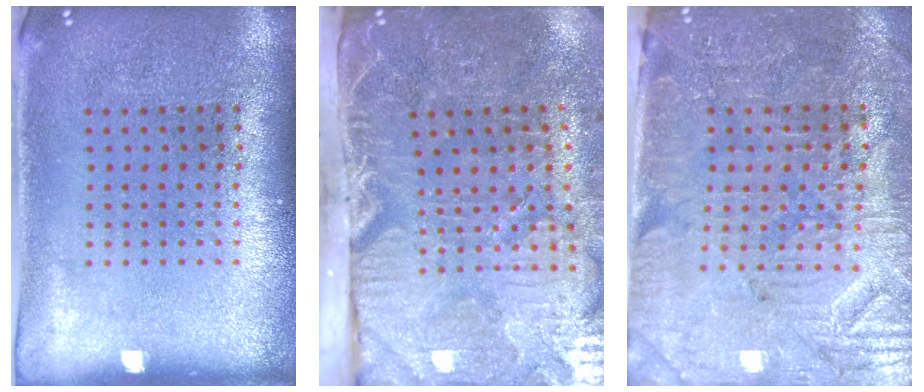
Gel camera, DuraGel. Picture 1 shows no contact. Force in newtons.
{"total": 4.8, "press": 4.2, "slide": 2.3}
{"total": 3.8, "press": 3.5, "slide": 1.5}